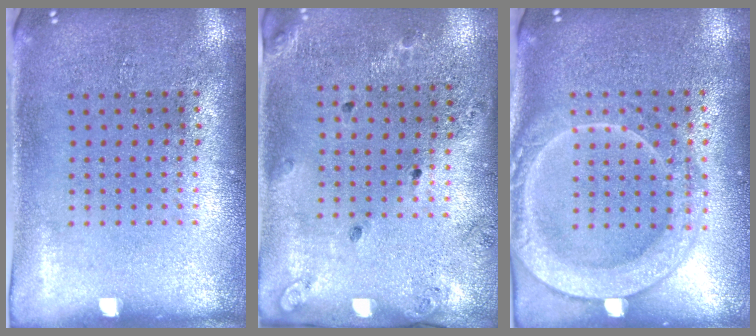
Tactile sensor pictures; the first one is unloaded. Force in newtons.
{"total": 1.3, "press": 1.2, "slide": 0.6}
{"total": 2.0, "press": 1.9, "slide": 0.3}